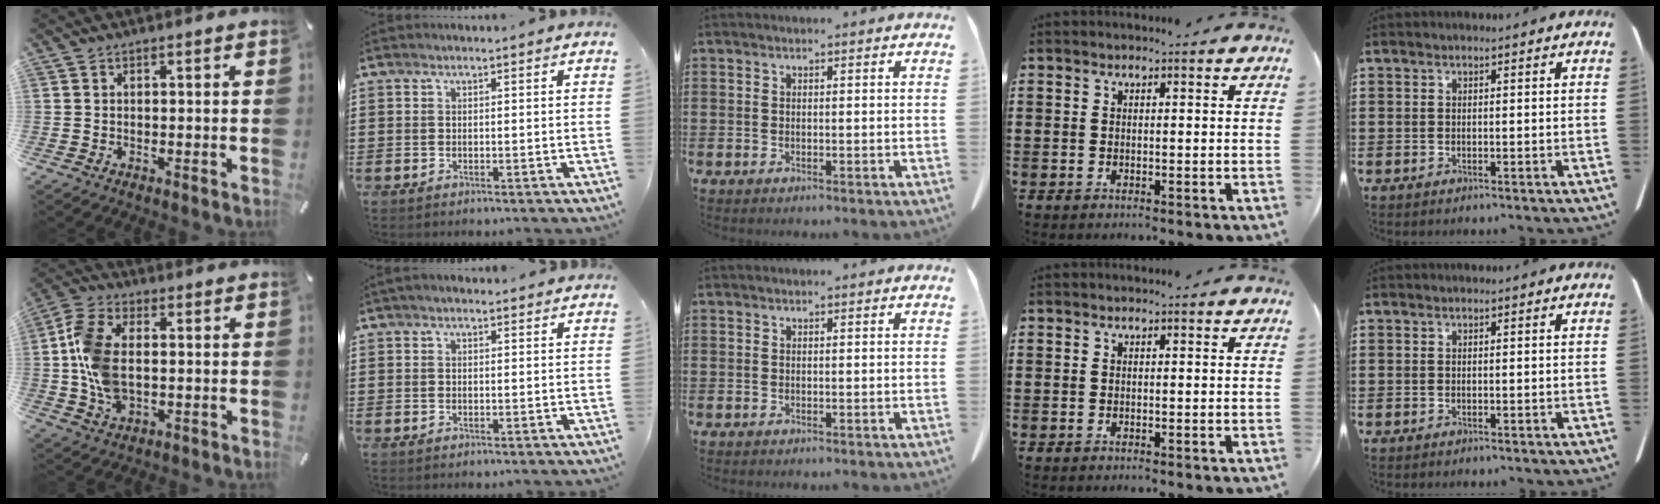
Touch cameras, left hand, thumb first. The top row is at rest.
{"thumb": {"total": 11.3, "force": [-0.1, 7.1, 8.7], "torque": [-0.202, 0.006, -0.002]}, "index": {"total": 1.0, "force": [0.6, 0.5, 0.6], "torque": [-0.012, 0.005, 0.011]}}